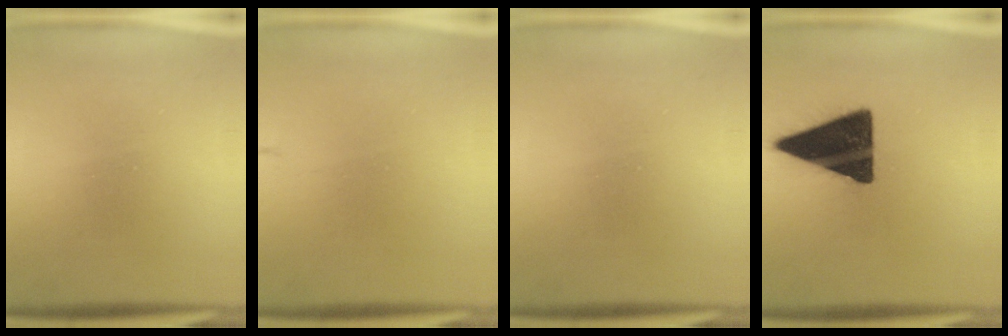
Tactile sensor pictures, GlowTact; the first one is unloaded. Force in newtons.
{"total": 1.6}
{"total": 0.0}
{"total": 17.3}